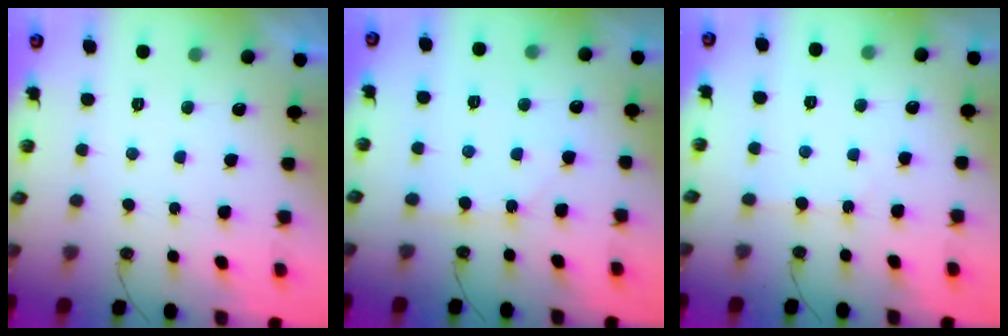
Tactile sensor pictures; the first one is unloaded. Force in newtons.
{"total": 5.6, "press": 5.6, "slide": 0.7}
{"total": 1.9, "press": 1.8, "slide": 0.3}